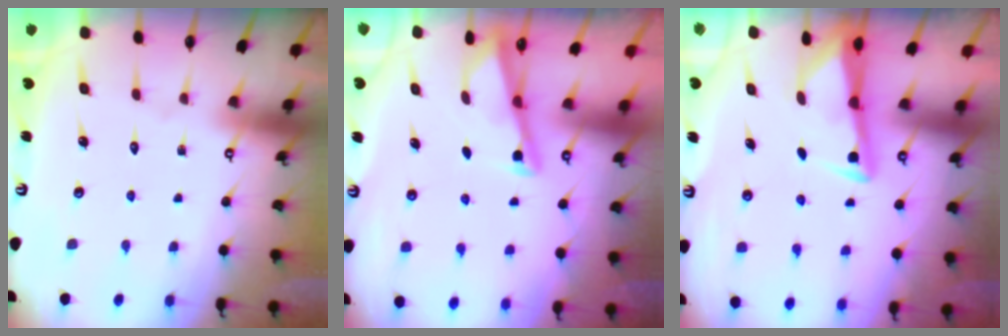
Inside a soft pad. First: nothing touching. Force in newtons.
{"total": 2.8, "press": 2.8, "slide": 0.3}
{"total": 3.0, "press": 2.9, "slide": 0.4}